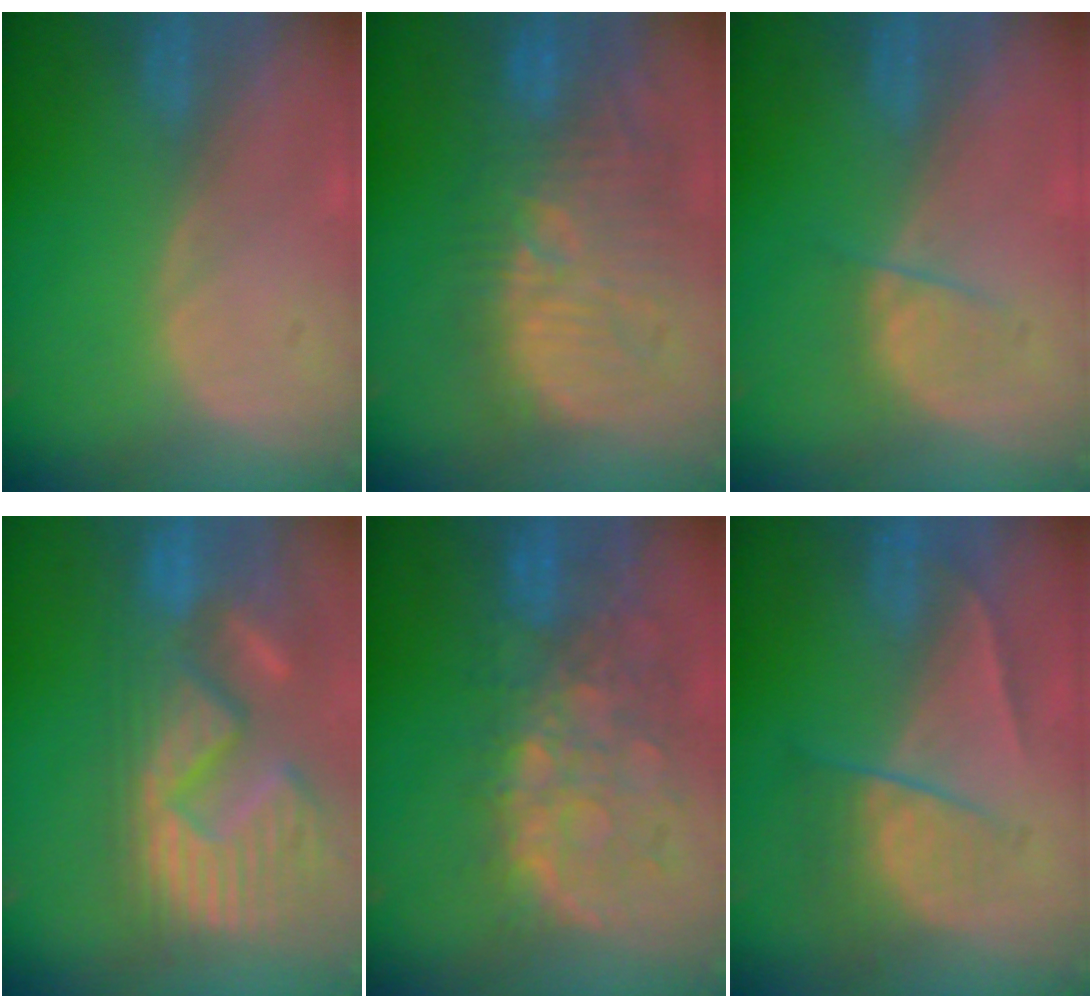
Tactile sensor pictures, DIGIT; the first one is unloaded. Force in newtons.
{"total": 12.0, "press": 11.5, "slide": 3.4}
{"total": 2.6, "press": 2.5, "slide": 0.5}
{"total": 15.4, "press": 12.8, "slide": 8.6}
{"total": 11.2, "press": 9.8, "slide": 5.4}
{"total": 6.7, "press": 5.8, "slide": 3.3}